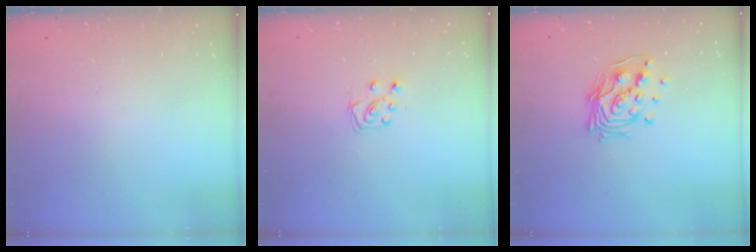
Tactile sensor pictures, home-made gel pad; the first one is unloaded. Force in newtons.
{"total": 7.0, "press": 6.9, "slide": 0.6}
{"total": 12.9, "press": 12.8, "slide": 1.1}